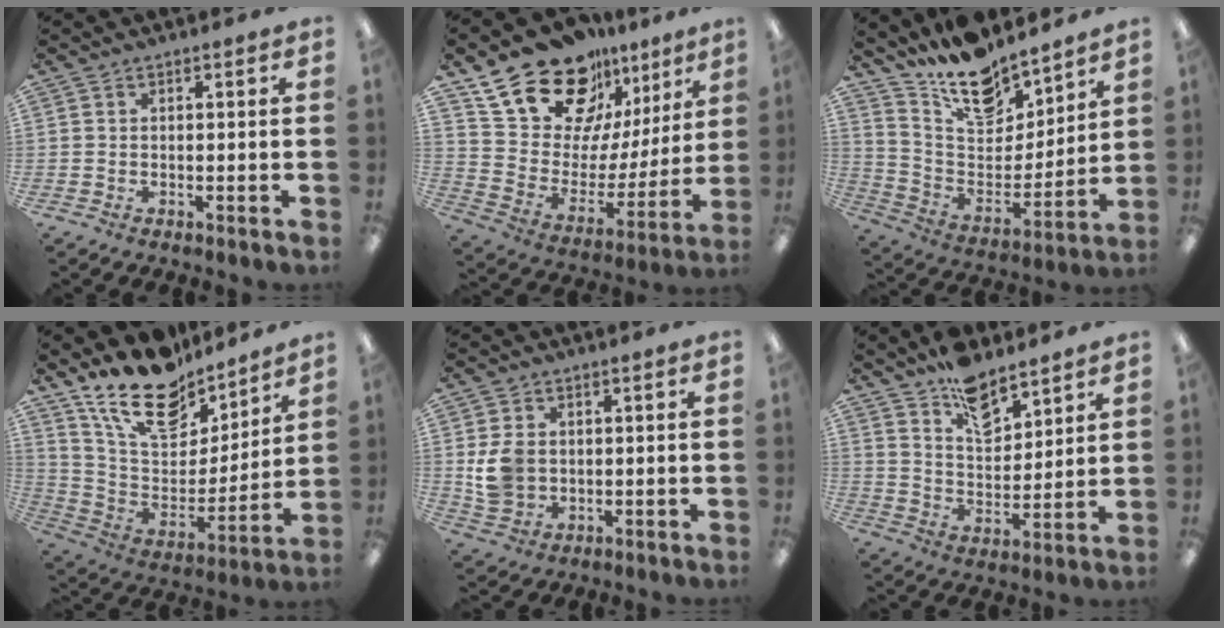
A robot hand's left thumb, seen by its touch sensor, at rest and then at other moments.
{"total": 21.4, "force": [16.3, 10.9, 8.6], "torque": [-0.159, -0.112, 0.298]}
{"total": 16.8, "force": [14.2, 6.9, 5.6], "torque": [-0.113, -0.107, 0.257]}
{"total": 20.2, "force": [15.8, 9.3, 8.4], "torque": [-0.161, -0.104, 0.285]}
{"total": 6.9, "force": [0.8, 5.7, 3.7], "torque": [-0.072, 0.006, 0.016]}
{"total": 10.5, "force": [8.5, 4.7, 4.2], "torque": [-0.062, -0.056, 0.154]}